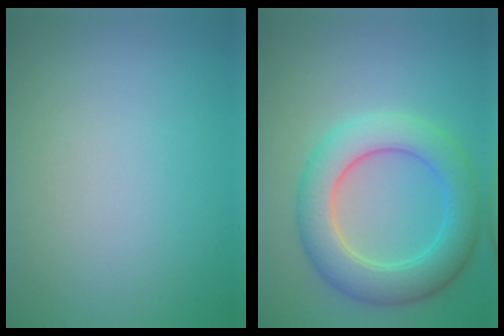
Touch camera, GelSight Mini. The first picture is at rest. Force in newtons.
{"total": 6.2, "press": 6.2, "slide": 0.2}